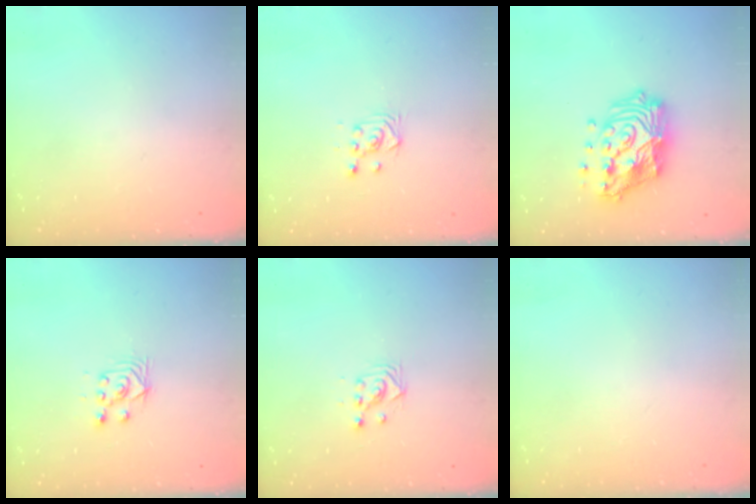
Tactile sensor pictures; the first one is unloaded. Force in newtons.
{"total": 4.1, "press": 4.0, "slide": 1.0}
{"total": 18.1, "press": 18.0, "slide": 1.5}
{"total": 4.1, "press": 3.9, "slide": 1.3}
{"total": 2.9, "press": 2.9, "slide": 0.2}
{"total": 0.0}